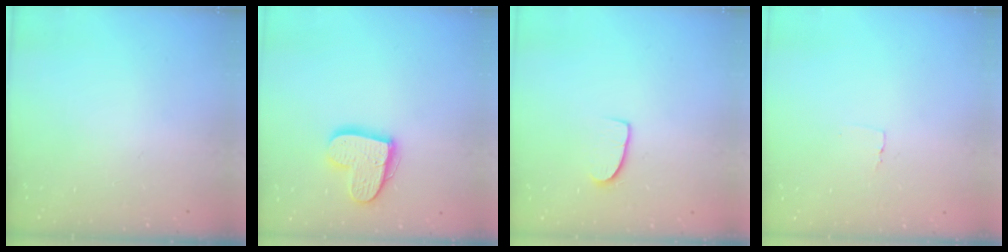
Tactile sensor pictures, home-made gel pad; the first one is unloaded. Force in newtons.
{"total": 13.9, "press": 13.9, "slide": 0.8}
{"total": 6.8, "press": 6.8, "slide": 0.4}
{"total": 2.3, "press": 2.3, "slide": 0.1}